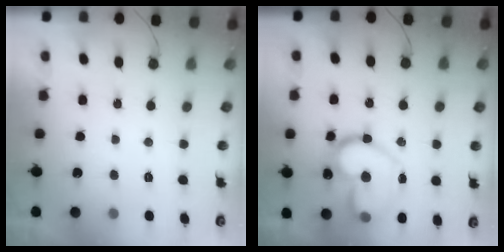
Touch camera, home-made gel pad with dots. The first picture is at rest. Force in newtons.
{"total": 21.6, "press": 21.5, "slide": 1.8}